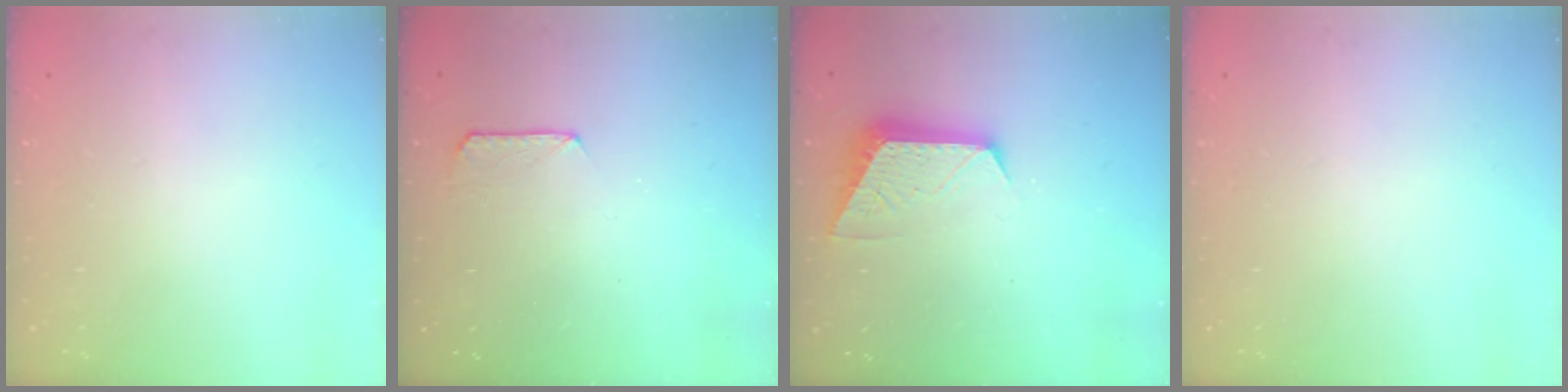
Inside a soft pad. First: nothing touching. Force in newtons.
{"total": 5.5, "press": 5.5, "slide": 0.5}
{"total": 9.5, "press": 9.5, "slide": 0.7}
{"total": 0.0}